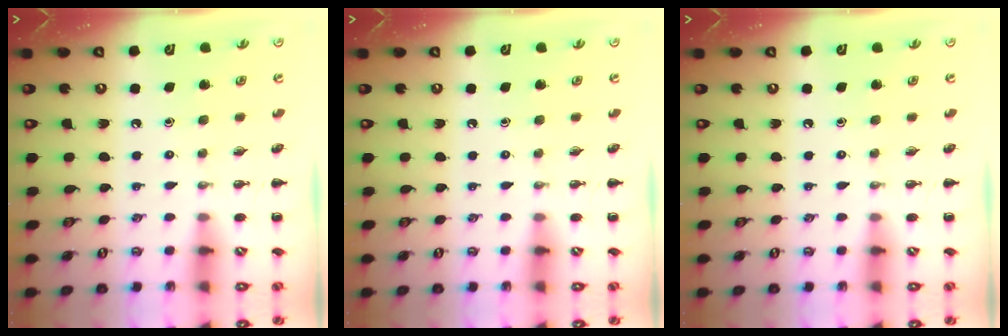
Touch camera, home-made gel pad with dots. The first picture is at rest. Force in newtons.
{"total": 0.0}
{"total": 0.0}